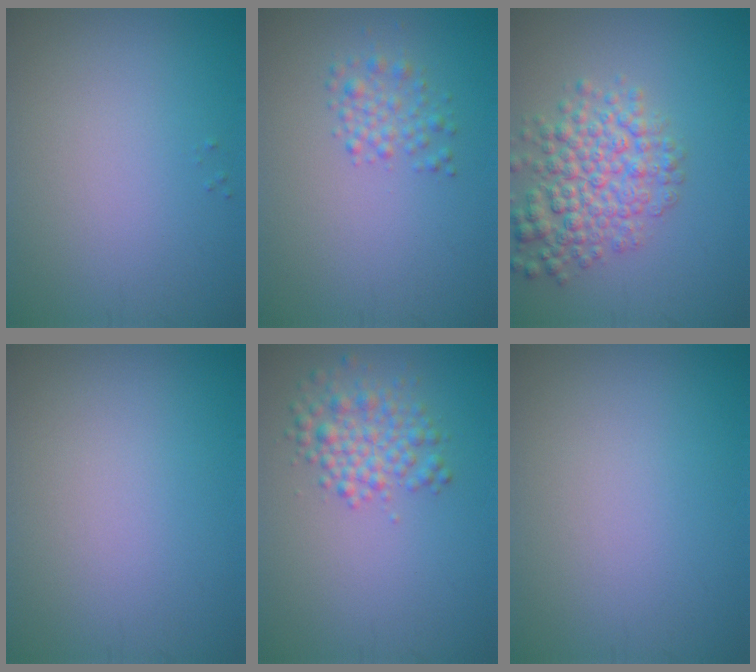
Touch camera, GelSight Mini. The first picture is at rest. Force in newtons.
{"total": 1.9, "press": 1.9, "slide": 0.0}
{"total": 5.4, "press": 5.4, "slide": 0.2}
{"total": 0.0}
{"total": 3.5, "press": 3.5, "slide": 0.1}
{"total": 0.0}